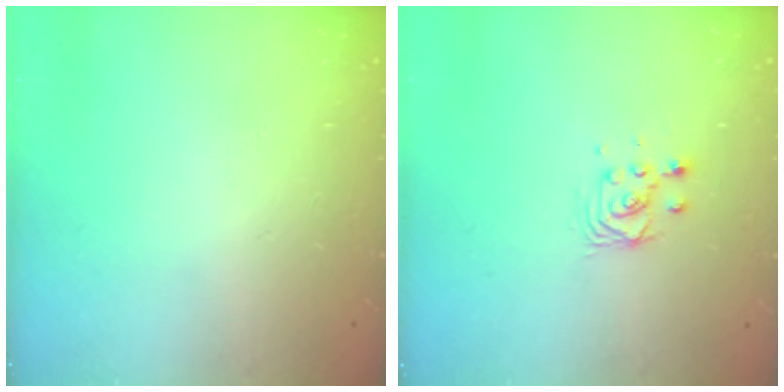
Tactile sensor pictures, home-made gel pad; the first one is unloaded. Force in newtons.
{"total": 3.5, "press": 3.5, "slide": 0.2}